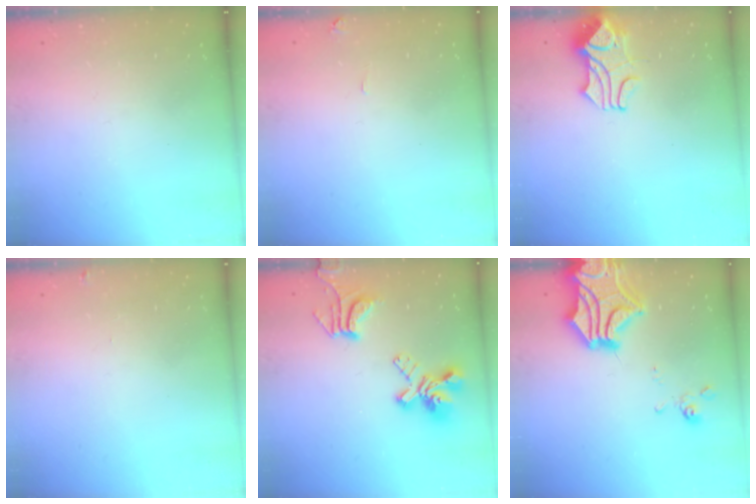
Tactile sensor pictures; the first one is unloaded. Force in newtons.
{"total": 2.6, "press": 2.5, "slide": 0.5}
{"total": 1.8, "press": 1.3, "slide": 1.1}
{"total": 0.0}
{"total": 8.0, "press": 7.9, "slide": 1.2}
{"total": 10.1, "press": 9.9, "slide": 2.3}